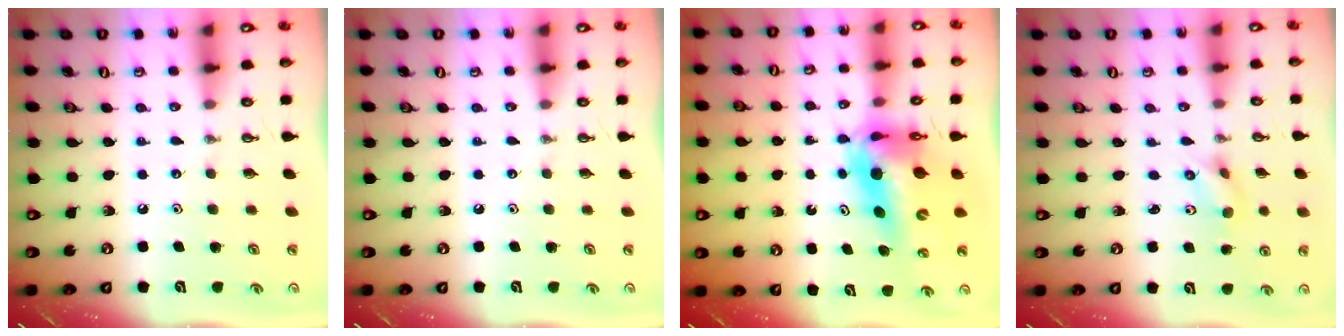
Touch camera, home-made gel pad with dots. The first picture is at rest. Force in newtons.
{"total": 0.0}
{"total": 12.2, "press": 12.2, "slide": 1.2}
{"total": 2.9, "press": 1.1, "slide": 2.7}